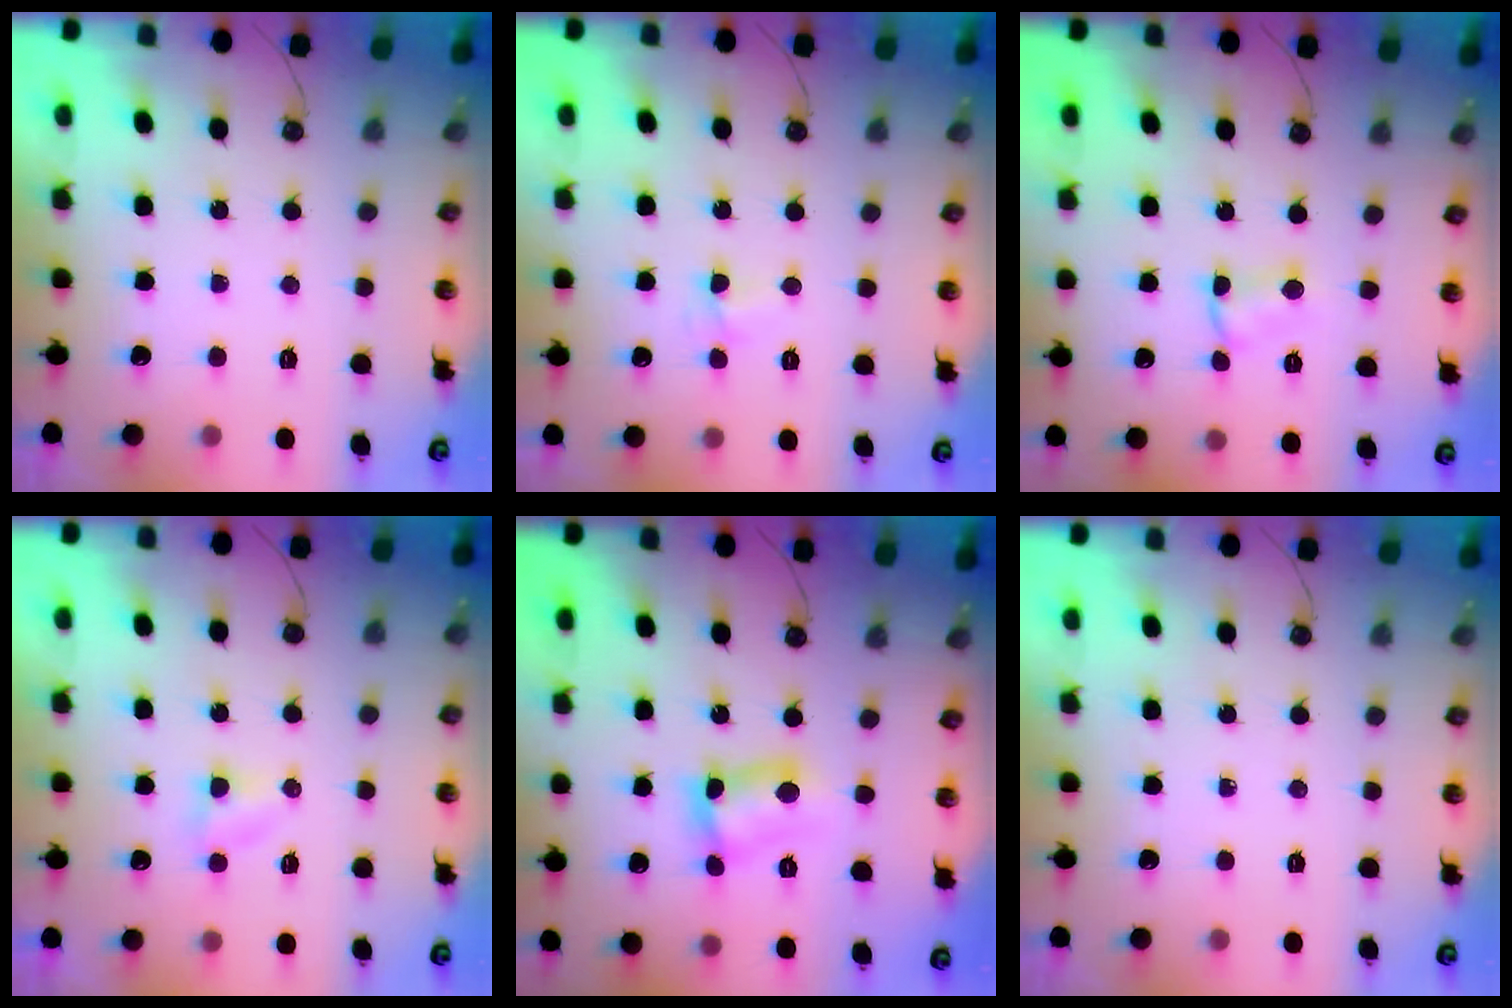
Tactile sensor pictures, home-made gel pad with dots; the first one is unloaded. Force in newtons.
{"total": 4.6, "press": 3.4, "slide": 3.0}
{"total": 2.9, "press": 2.7, "slide": 1.0}
{"total": 3.0, "press": 3.0, "slide": 0.3}
{"total": 8.5, "press": 8.5, "slide": 0.4}
{"total": 0.0}